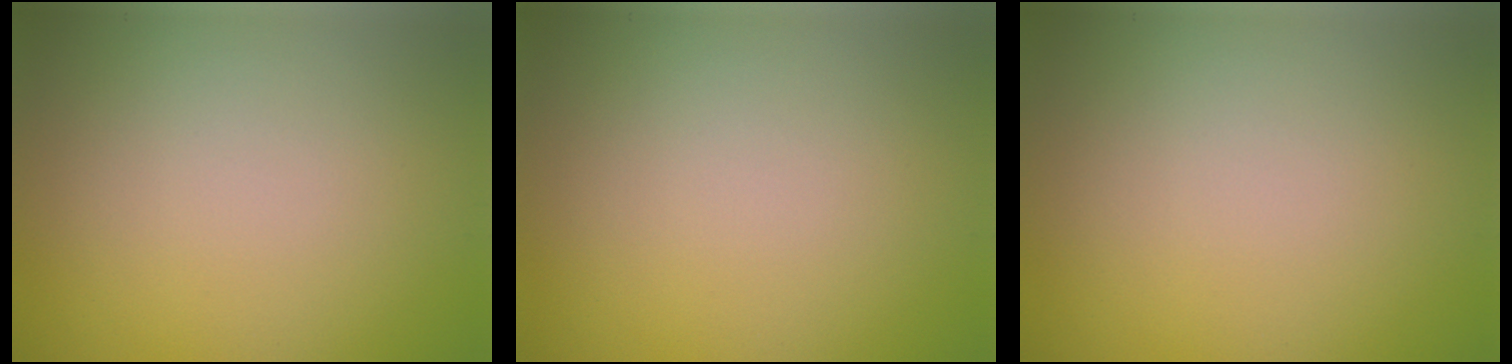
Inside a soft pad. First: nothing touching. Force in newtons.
{"total": 0.0}
{"total": 0.0}